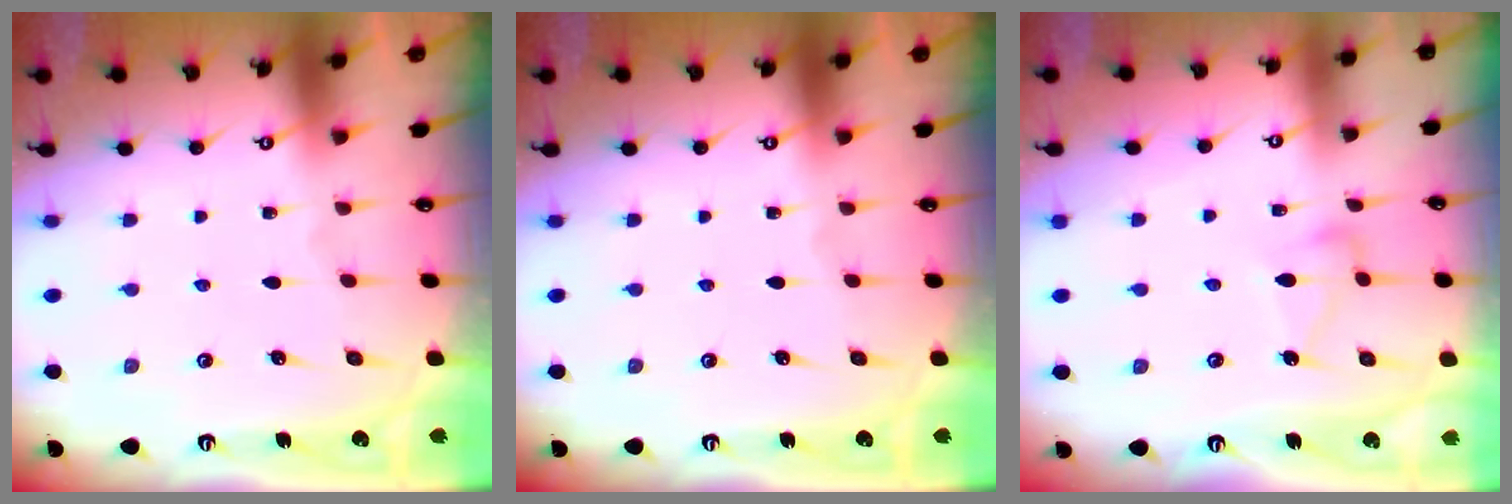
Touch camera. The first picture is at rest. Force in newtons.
{"total": 0.0}
{"total": 5.3, "press": 5.3, "slide": 0.3}